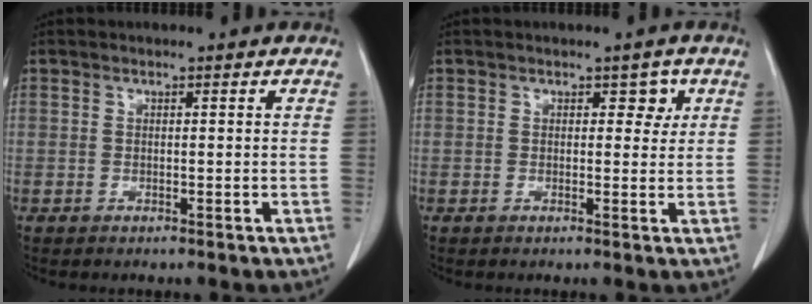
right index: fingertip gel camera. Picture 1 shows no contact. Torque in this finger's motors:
{"motor_torque": [0.01, -0.01, 0.00, 0.00]}